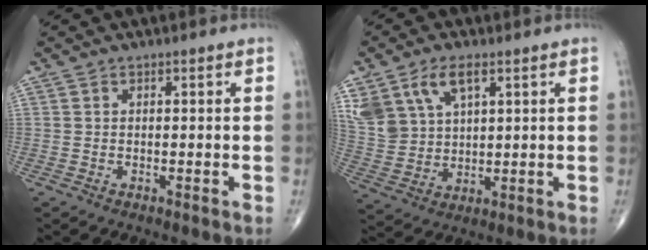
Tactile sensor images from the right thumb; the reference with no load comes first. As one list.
[{"total": 12.2, "force": [6.0, 7.3, 7.7], "torque": [-0.157, -0.012, 0.132]}]